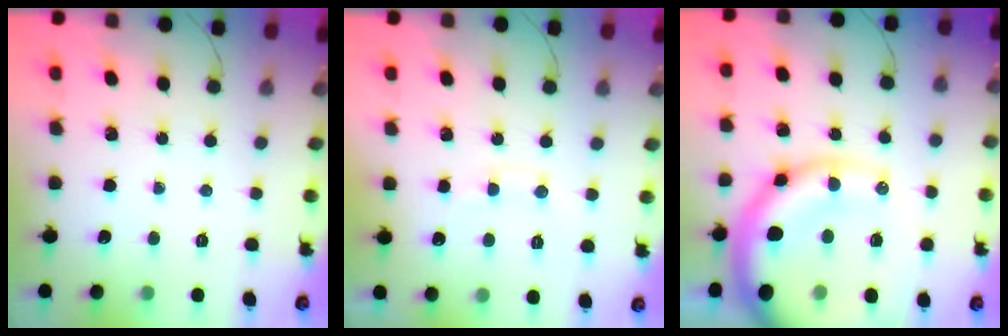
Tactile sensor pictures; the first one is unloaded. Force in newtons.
{"total": 7.7, "press": 7.6, "slide": 1.4}
{"total": 22.8, "press": 22.4, "slide": 4.5}